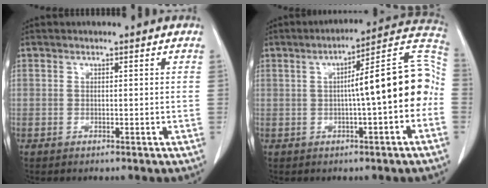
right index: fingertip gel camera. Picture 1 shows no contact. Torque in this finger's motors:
{"motor_torque": [1.69, -0.44, 0.79, 0.20]}